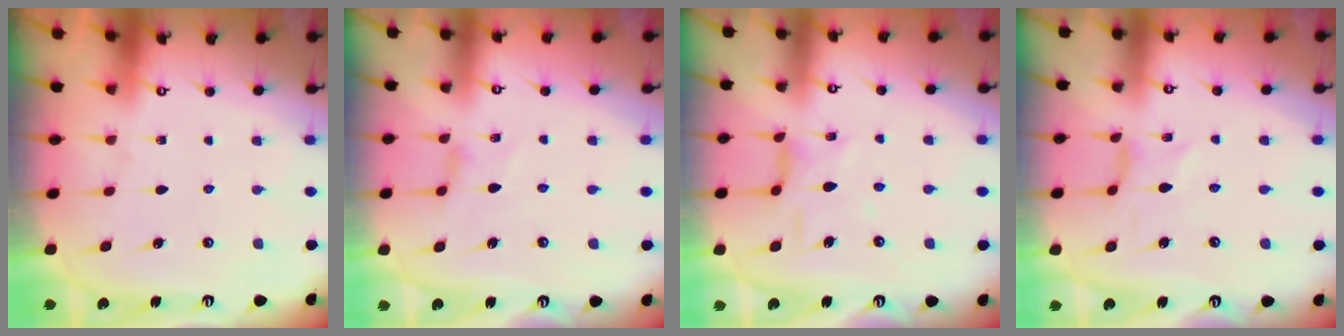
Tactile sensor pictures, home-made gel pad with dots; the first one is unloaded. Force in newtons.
{"total": 2.2, "press": 2.1, "slide": 0.5}
{"total": 6.9, "press": 6.9, "slide": 0.6}
{"total": 0.9, "press": 0.8, "slide": 0.3}